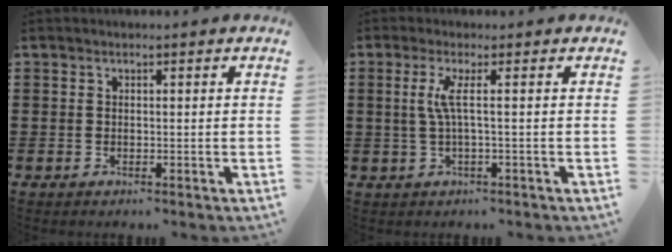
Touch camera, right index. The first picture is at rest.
{"total": 3.7, "force": [0.2, -0.4, 3.6], "torque": [-0.085, -0.012, -0.004]}